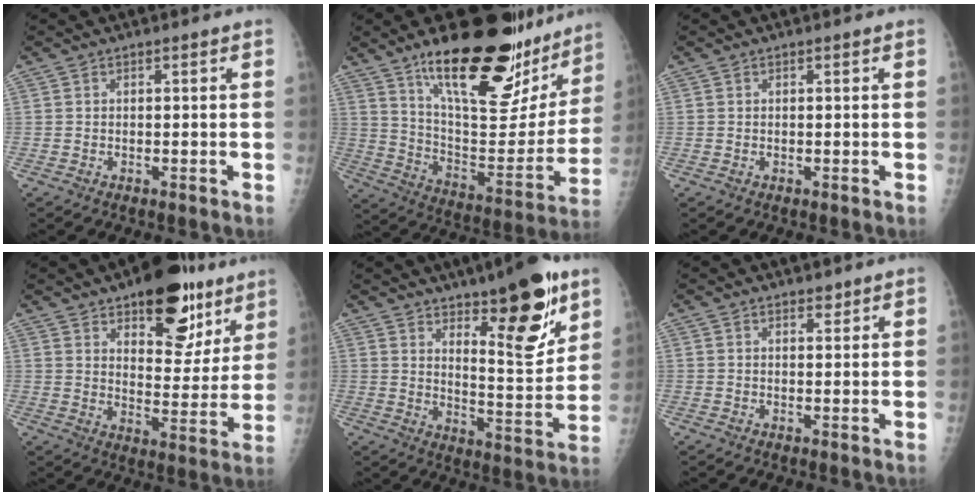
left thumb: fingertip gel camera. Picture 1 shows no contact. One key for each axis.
{"total": 29.8, "fx": 19.8, "fy": 10.6, "fz": 19.6, "tx": -0.245, "ty": -0.079, "tz": 0.310}
{"total": 0.0}
{"total": 18.1, "fx": 11.0, "fy": 8.8, "fz": 11.4, "tx": -0.093, "ty": -0.059, "tz": 0.159}
{"total": 16.7, "fx": 9.7, "fy": 5.4, "fz": 12.6, "tx": -0.139, "ty": -0.069, "tz": 0.153}
{"total": 1.5, "fx": 1.2, "fy": 0.7, "fz": 0.5, "tx": 0.002, "ty": -0.008, "tz": 0.016}